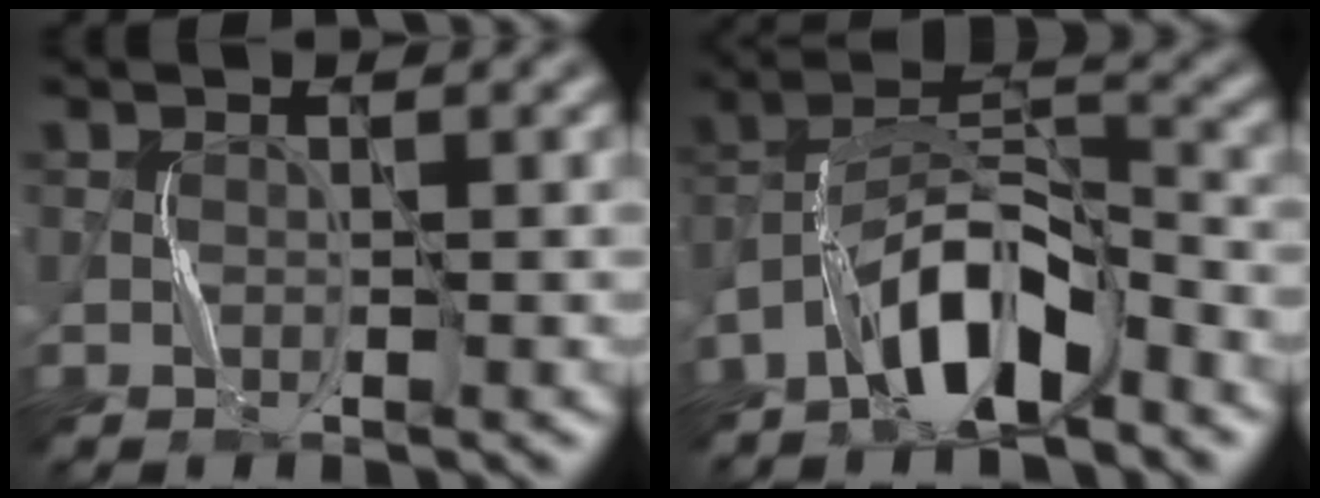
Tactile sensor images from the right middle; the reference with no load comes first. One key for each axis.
{"total": 7.7, "fx": -5.1, "fy": 2.5, "fz": 5.1, "tx": -0.092, "ty": 0.010, "tz": -0.098}